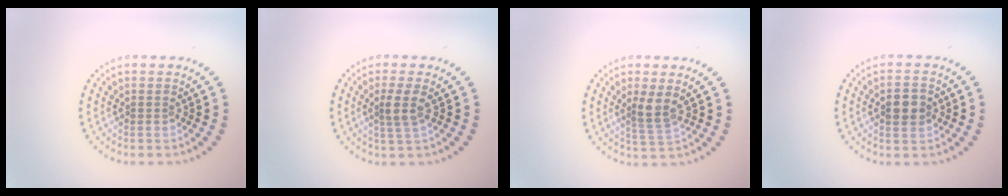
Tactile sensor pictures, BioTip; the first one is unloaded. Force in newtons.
{"total": 2.2, "press": 1.8, "slide": 1.2}
{"total": 2.4, "press": 1.9, "slide": 1.5}
{"total": 3.0, "press": 3.0, "slide": 0.1}